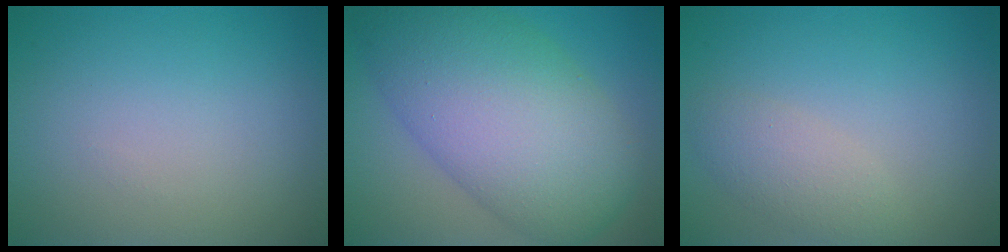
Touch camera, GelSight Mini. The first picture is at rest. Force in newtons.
{"total": 11.9, "press": 11.9, "slide": 0.4}
{"total": 2.5, "press": 2.5, "slide": 0.1}